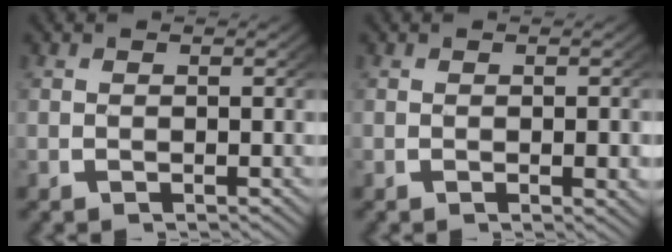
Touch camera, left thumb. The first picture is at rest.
{"total": 0.9, "force": [0.1, 0.2, 0.9], "torque": [-0.014, -0.002, 0.003]}